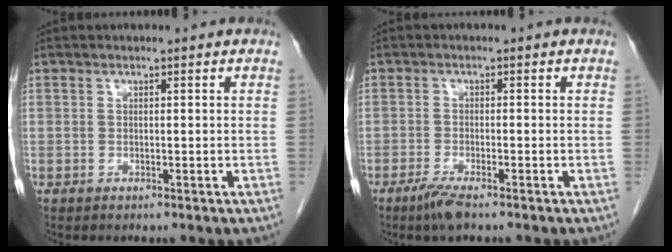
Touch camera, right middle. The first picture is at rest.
{"total": 3.1, "force": [-2.2, 0.2, 2.2], "torque": [-0.049, -0.007, -0.044]}